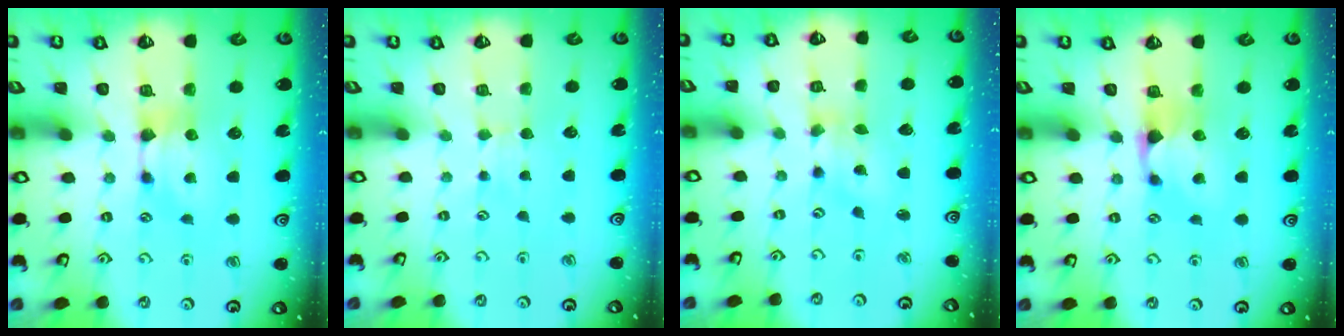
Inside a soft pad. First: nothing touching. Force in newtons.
{"total": 2.1, "press": 2.1, "slide": 0.4}
{"total": 1.2, "press": 0.3, "slide": 1.2}
{"total": 1.0, "press": 0.1, "slide": 1.0}